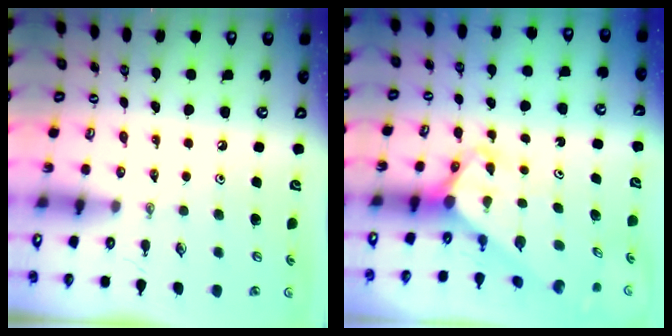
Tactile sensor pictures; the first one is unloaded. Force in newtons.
{"total": 3.7, "press": 3.7, "slide": 0.2}